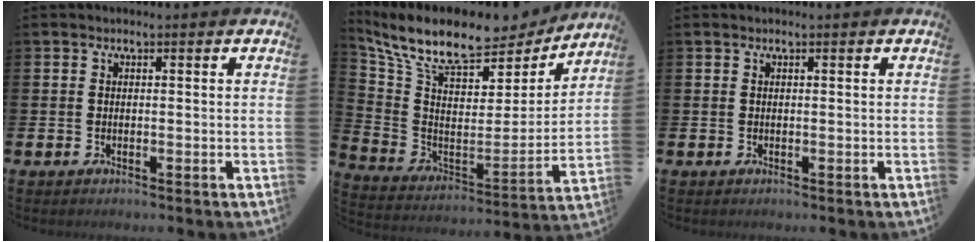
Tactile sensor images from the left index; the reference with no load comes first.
{"total": 11.0, "force": [9.2, 3.5, 5.0], "torque": [-0.137, -0.057, 0.159]}
{"total": 0.0}